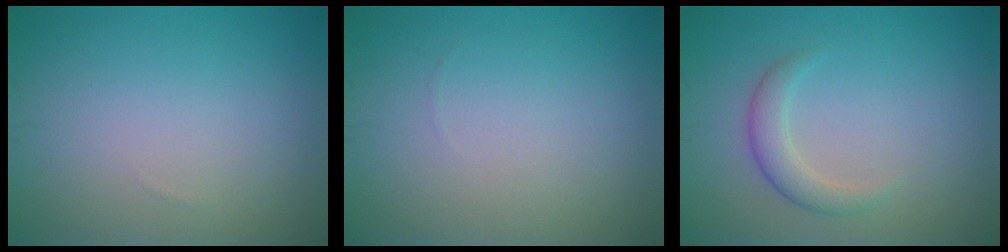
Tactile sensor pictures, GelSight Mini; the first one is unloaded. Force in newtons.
{"total": 0.0}
{"total": 2.2, "press": 2.2, "slide": 0.1}